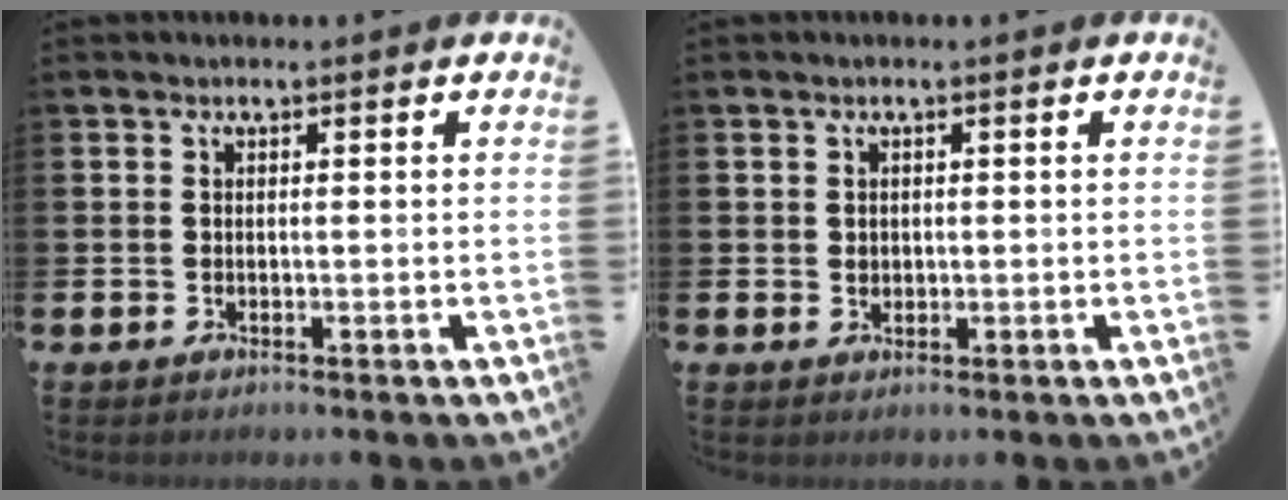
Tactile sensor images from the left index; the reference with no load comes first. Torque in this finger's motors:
{"motor_torque": [0.09, 0.10, 0.00, 0.02]}